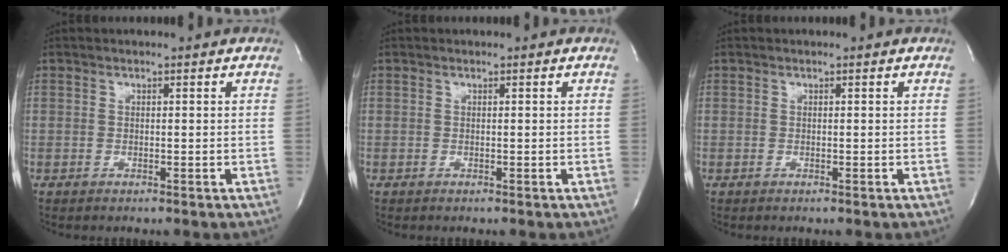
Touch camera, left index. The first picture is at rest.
{"total": 0.0}
{"total": 0.0}